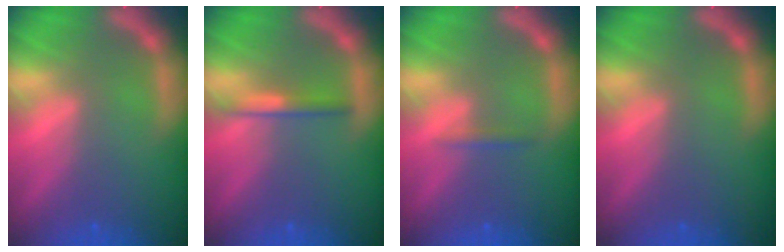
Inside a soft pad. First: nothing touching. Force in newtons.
{"total": 2.0}
{"total": 0.9}
{"total": 0.0}